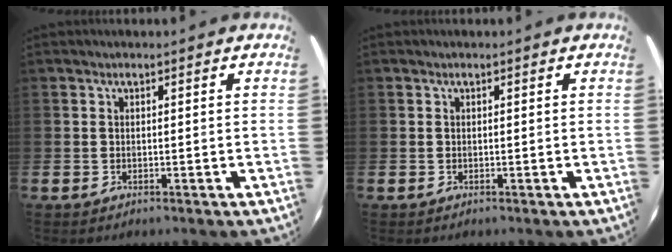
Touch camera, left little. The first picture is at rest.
{"total": 0.0}